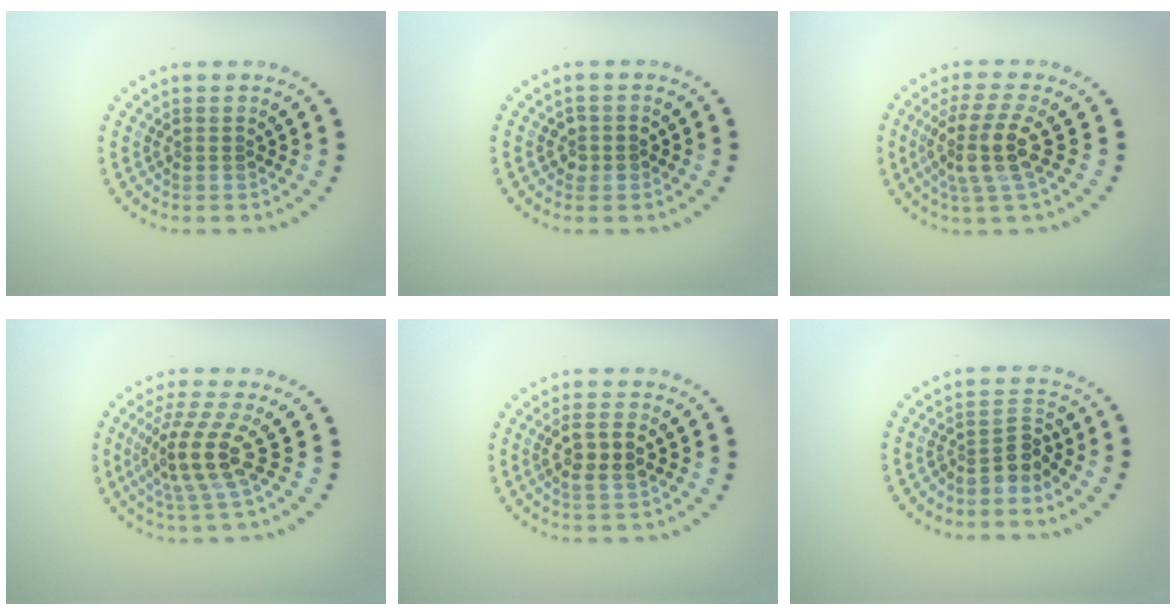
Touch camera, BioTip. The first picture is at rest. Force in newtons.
{"total": 1.2, "press": 1.2, "slide": 0.3}
{"total": 4.1, "press": 3.2, "slide": 2.5}
{"total": 4.4, "press": 3.1, "slide": 3.1}
{"total": 2.6, "press": 2.4, "slide": 0.9}
{"total": 2.7, "press": 2.0, "slide": 1.8}